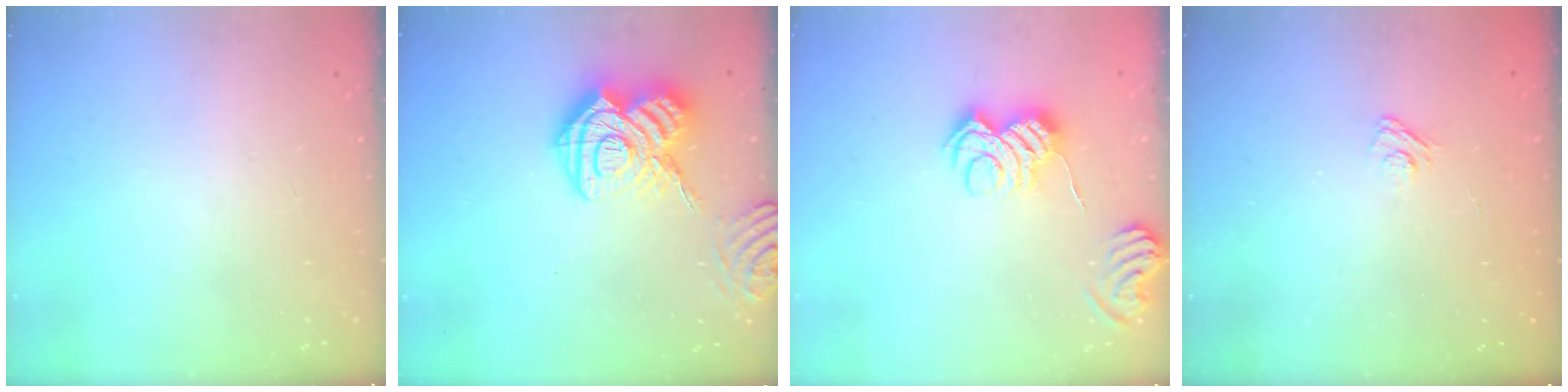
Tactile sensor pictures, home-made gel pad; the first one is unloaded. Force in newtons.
{"total": 18.1, "press": 18.1, "slide": 1.7}
{"total": 9.6, "press": 9.6, "slide": 0.5}
{"total": 3.1, "press": 2.8, "slide": 1.3}